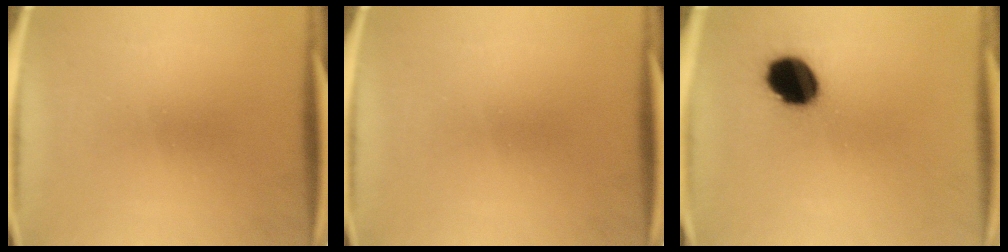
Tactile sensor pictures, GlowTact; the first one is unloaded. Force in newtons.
{"total": 0.0}
{"total": 11.8}